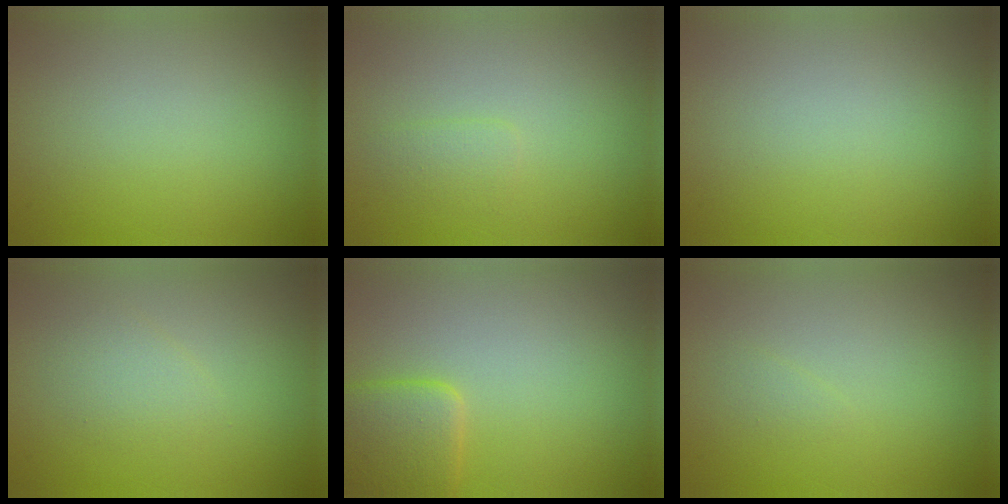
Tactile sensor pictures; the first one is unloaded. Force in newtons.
{"total": 1.1, "press": 1.1, "slide": 0.1}
{"total": 0.0}
{"total": 1.6, "press": 1.6, "slide": 0.1}
{"total": 3.6, "press": 3.6, "slide": 0.3}
{"total": 0.5, "press": 0.5, "slide": 0.0}